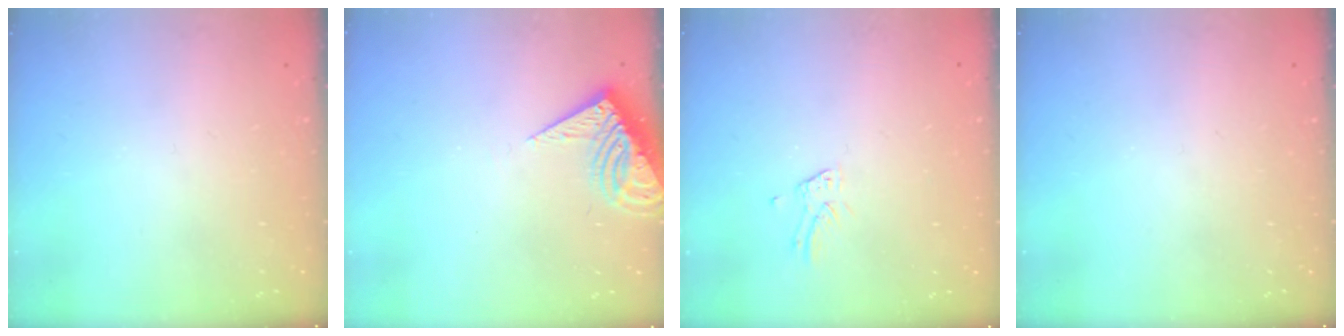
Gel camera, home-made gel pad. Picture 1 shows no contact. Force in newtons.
{"total": 7.9, "press": 7.9, "slide": 0.7}
{"total": 1.2, "press": 1.2, "slide": 0.1}
{"total": 0.0}